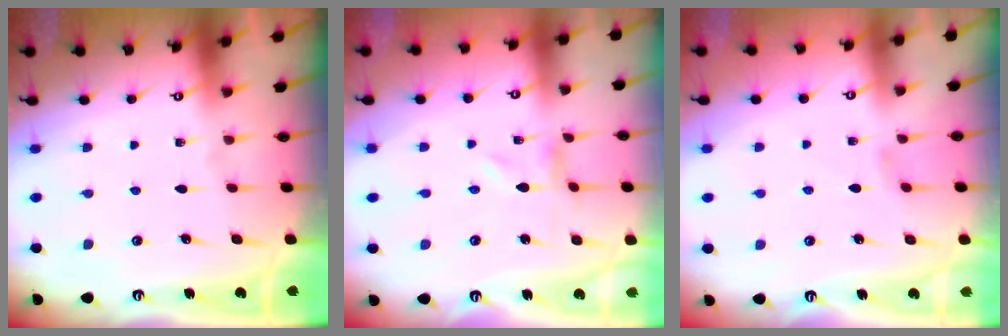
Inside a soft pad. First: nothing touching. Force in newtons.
{"total": 0.0}
{"total": 1.0, "press": 0.9, "slide": 0.4}